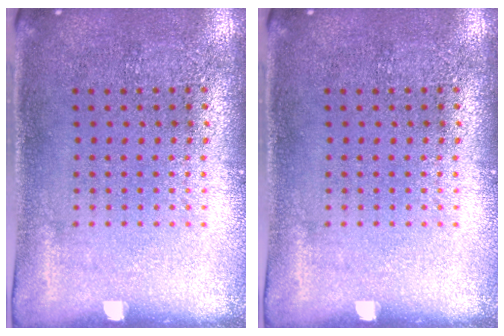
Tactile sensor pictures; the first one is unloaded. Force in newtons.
{"total": 0.0}